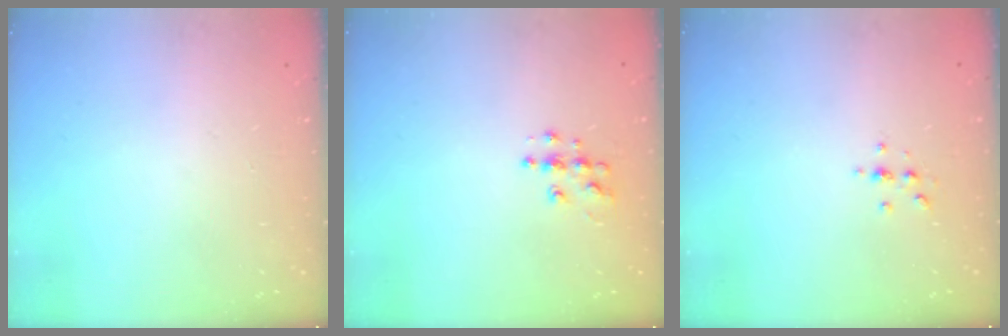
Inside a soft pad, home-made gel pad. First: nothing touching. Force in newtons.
{"total": 6.2, "press": 6.2, "slide": 0.2}
{"total": 2.4, "press": 2.4, "slide": 0.3}